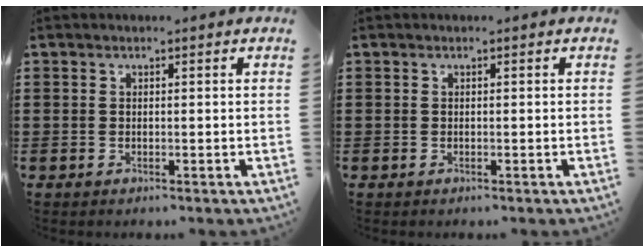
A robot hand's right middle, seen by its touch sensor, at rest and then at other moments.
{"total": 0.0}